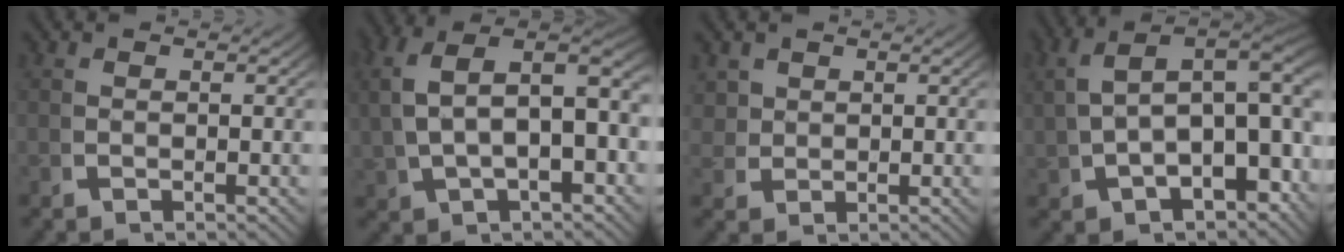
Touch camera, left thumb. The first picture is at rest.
{"total": 11.2, "force": [1.7, 7.2, 8.5], "torque": [-0.142, 0.006, 0.030]}
{"total": 2.1, "force": [1.2, 1.6, 0.7], "torque": [-0.023, -0.008, 0.034]}
{"total": 12.0, "force": [0.4, 8.0, 9.0], "torque": [-0.136, -0.014, 0.014]}